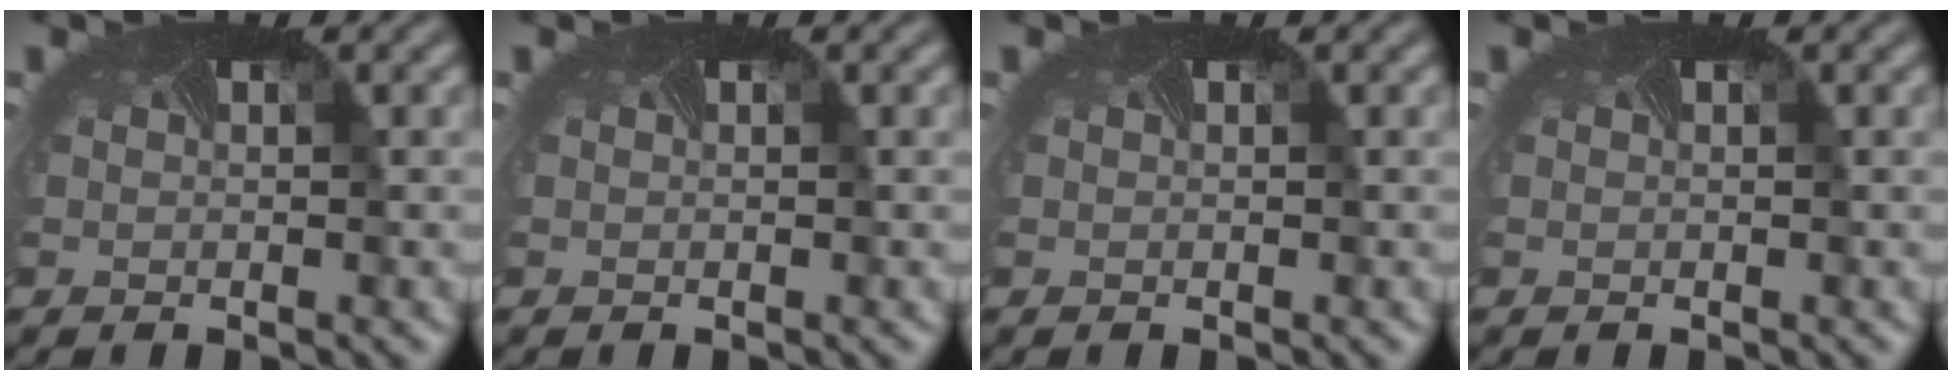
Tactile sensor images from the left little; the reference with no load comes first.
{"total": 0.0}
{"total": 0.0}
{"total": 0.0}